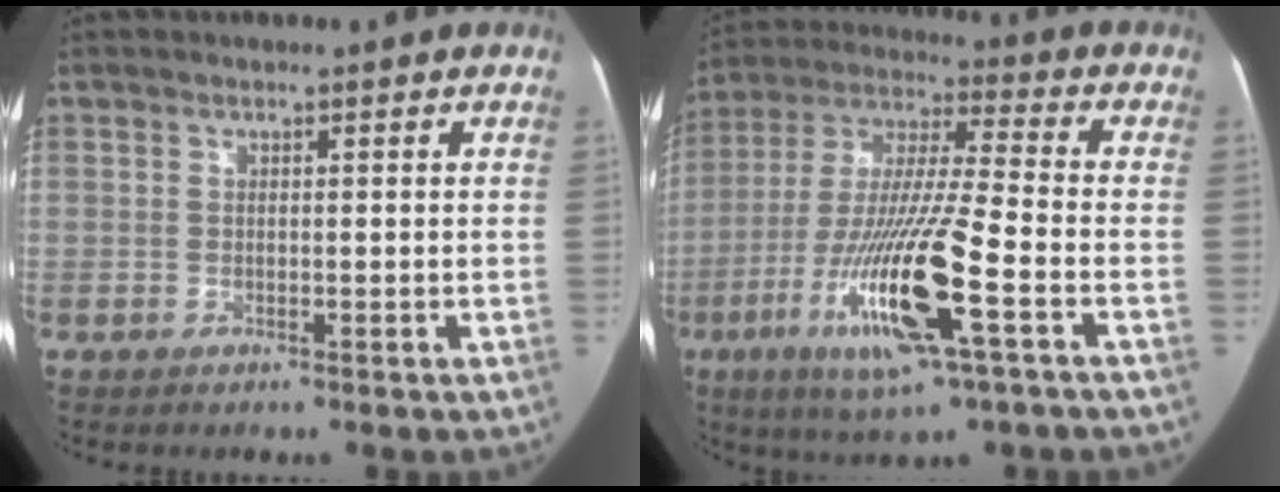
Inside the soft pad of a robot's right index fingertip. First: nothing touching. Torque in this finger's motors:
{"motor_torque": [1.97, -0.17, 0.67, 0.21]}